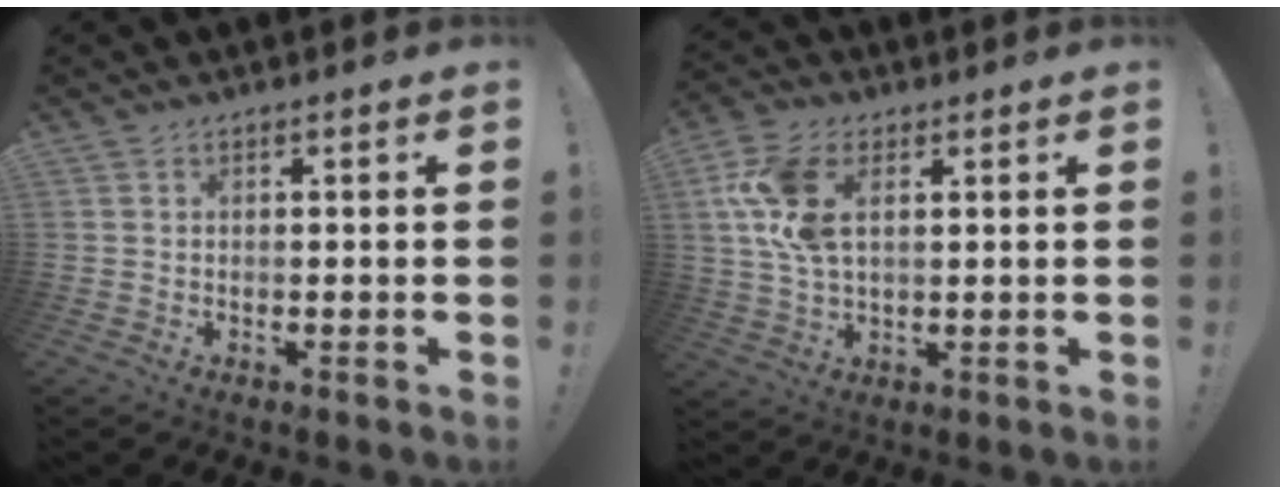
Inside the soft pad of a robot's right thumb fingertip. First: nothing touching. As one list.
[{"total": 12.1, "force": [3.6, 6.9, 9.2], "torque": [-0.195, 0.003, 0.072]}]